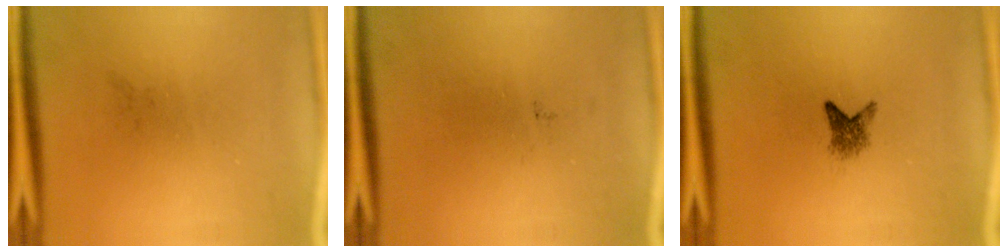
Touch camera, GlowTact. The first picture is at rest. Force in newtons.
{"total": 0.0}
{"total": 2.1}